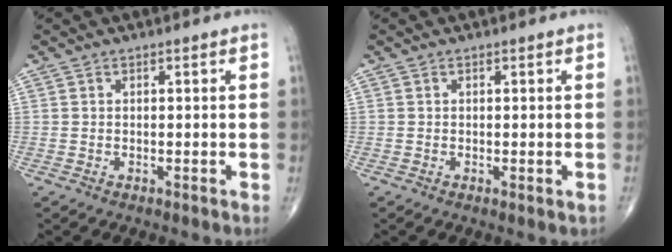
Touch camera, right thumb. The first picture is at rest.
{"total": 0.9, "force": [-0.2, 0.3, 0.8], "torque": [-0.012, -0.004, -0.003]}